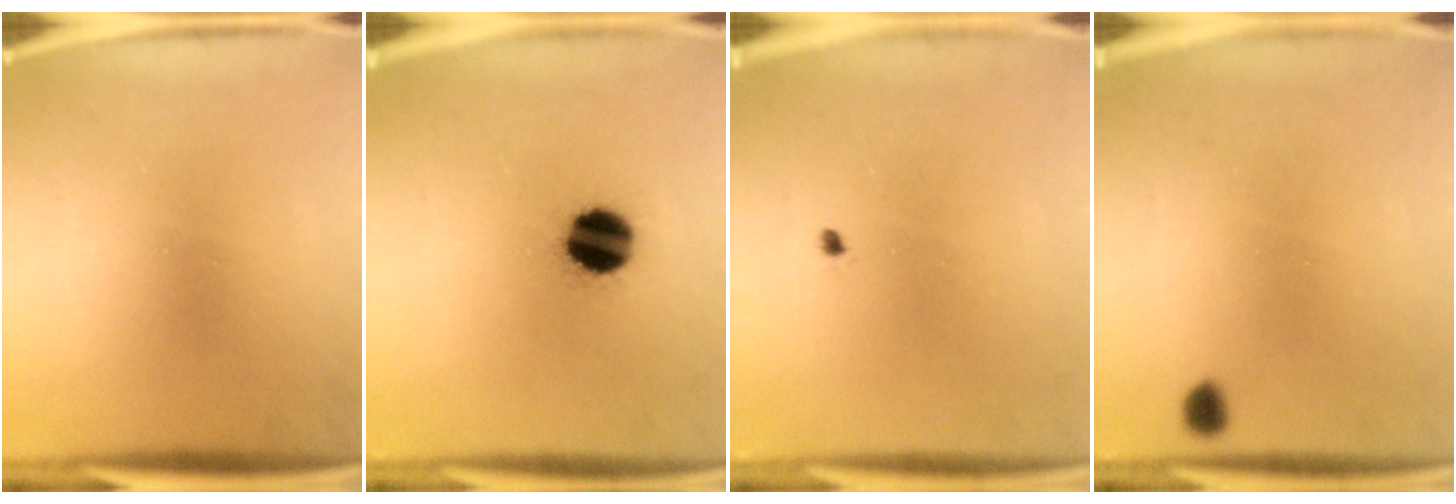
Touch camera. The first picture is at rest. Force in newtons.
{"total": 12.2}
{"total": 0.6}
{"total": 1.3}